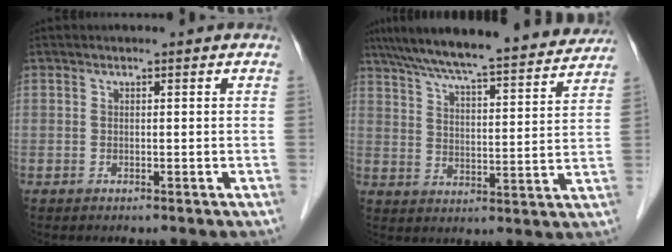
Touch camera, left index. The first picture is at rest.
{"total": 23.7, "force": [21.2, 2.4, 10.2], "torque": [-0.167, 0.000, 0.291]}